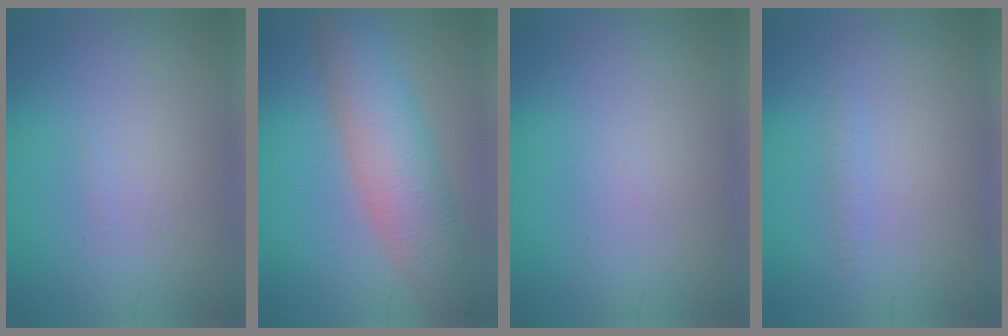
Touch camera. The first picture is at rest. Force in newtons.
{"total": 6.3, "press": 6.3, "slide": 0.4}
{"total": 0.0}
{"total": 0.7, "press": 0.7, "slide": 0.1}